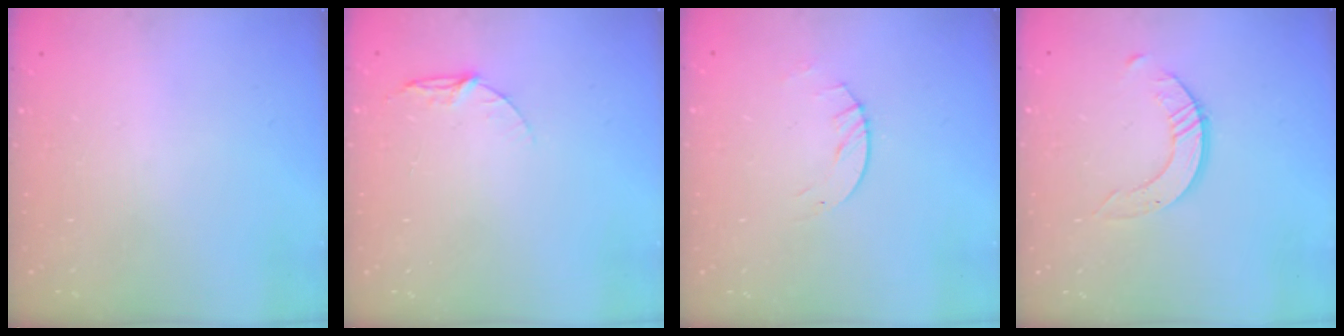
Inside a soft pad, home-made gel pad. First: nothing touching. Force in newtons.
{"total": 5.4, "press": 5.4, "slide": 0.5}
{"total": 2.8, "press": 2.8, "slide": 0.4}
{"total": 2.5, "press": 2.5, "slide": 0.3}